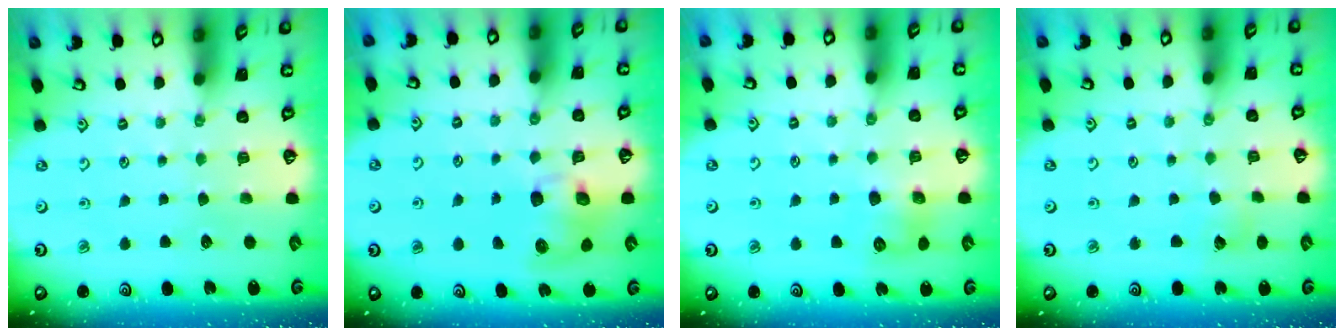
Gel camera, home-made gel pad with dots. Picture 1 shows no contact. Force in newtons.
{"total": 8.7, "press": 8.6, "slide": 1.2}
{"total": 7.1, "press": 7.1, "slide": 0.3}
{"total": 3.2, "press": 3.2, "slide": 0.3}